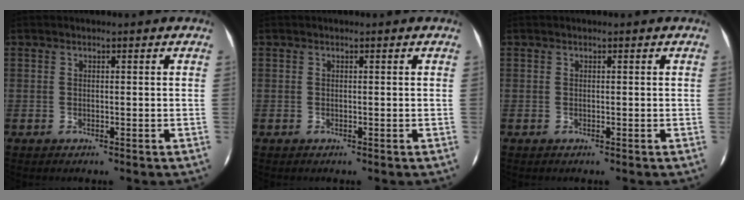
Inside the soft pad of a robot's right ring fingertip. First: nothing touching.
{"total": 0.0}
{"total": 0.0}